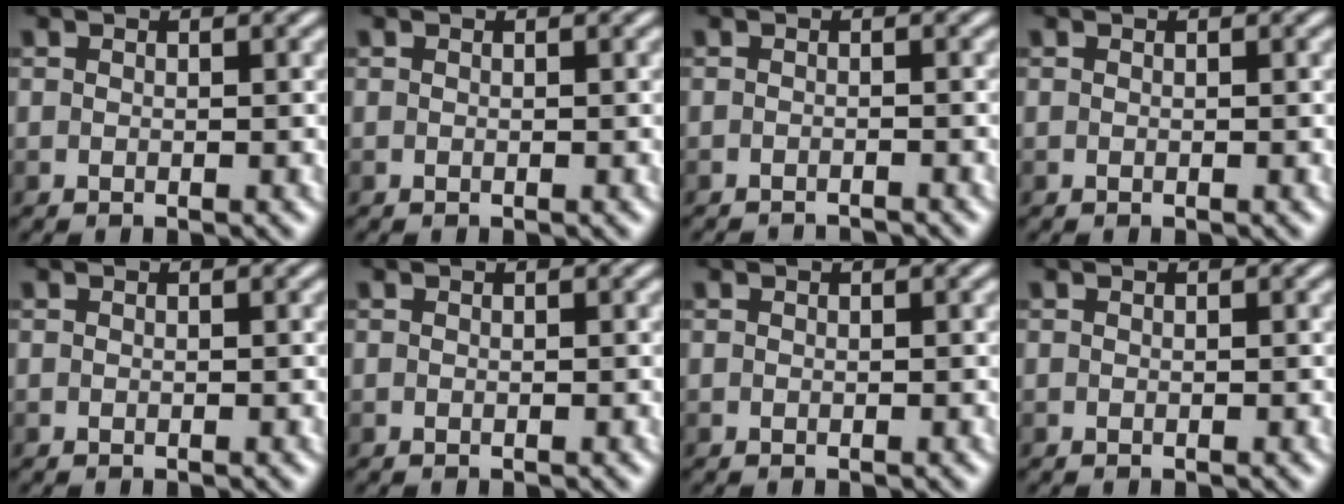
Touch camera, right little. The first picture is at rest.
{"total": 0.0}
{"total": 0.9, "force": [-0.9, -0.2, 0.2], "torque": [0.000, -0.003, -0.018]}
{"total": 0.0}
{"total": 0.0}
{"total": 0.0}
{"total": 0.0}
{"total": 0.0}